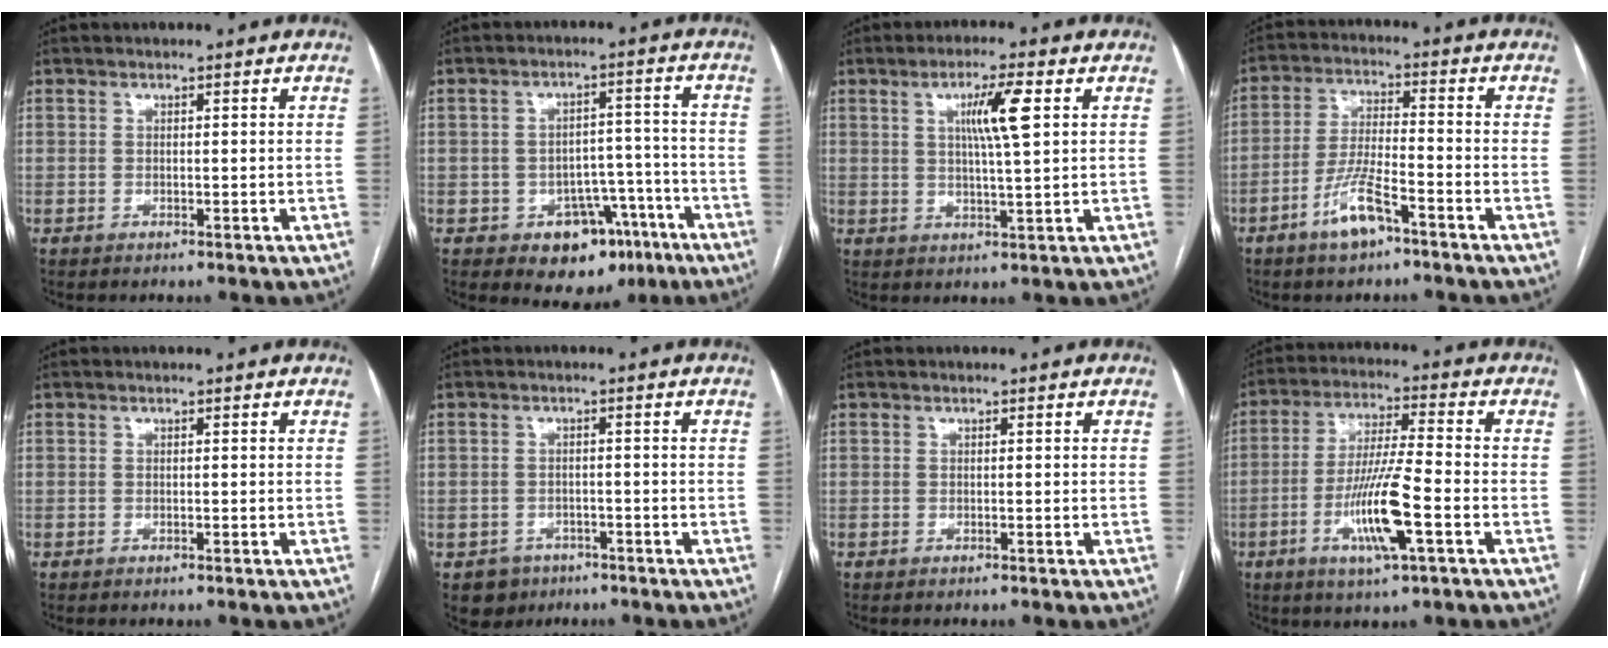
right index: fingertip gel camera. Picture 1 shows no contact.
{"total": 9.1, "force": [-4.8, 6.5, 4.0], "torque": [-0.031, 0.033, -0.056]}
{"total": 6.7, "force": [2.0, 0.1, 6.4], "torque": [-0.113, 0.003, 0.035]}
{"total": 7.6, "force": [-4.6, 1.6, 5.8], "torque": [-0.121, -0.002, -0.085]}
{"total": 0.0}
{"total": 4.0, "force": [-2.3, 3.3, 0.3], "torque": [-0.002, 0.010, -0.030]}
{"total": 0.0}
{"total": 11.6, "force": [-4.1, 0.6, 10.8], "torque": [-0.210, -0.010, -0.075]}